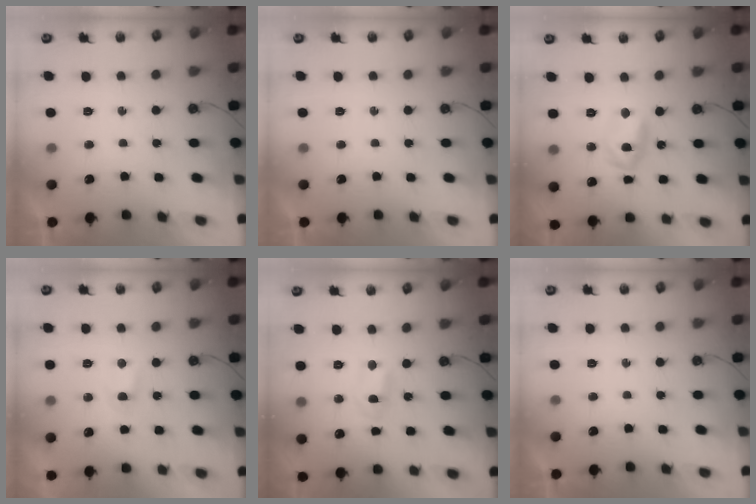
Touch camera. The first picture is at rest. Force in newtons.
{"total": 0.0}
{"total": 8.7, "press": 8.7, "slide": 0.7}
{"total": 2.6, "press": 2.5, "slide": 0.3}
{"total": 1.1, "press": 0.9, "slide": 0.6}
{"total": 0.0}